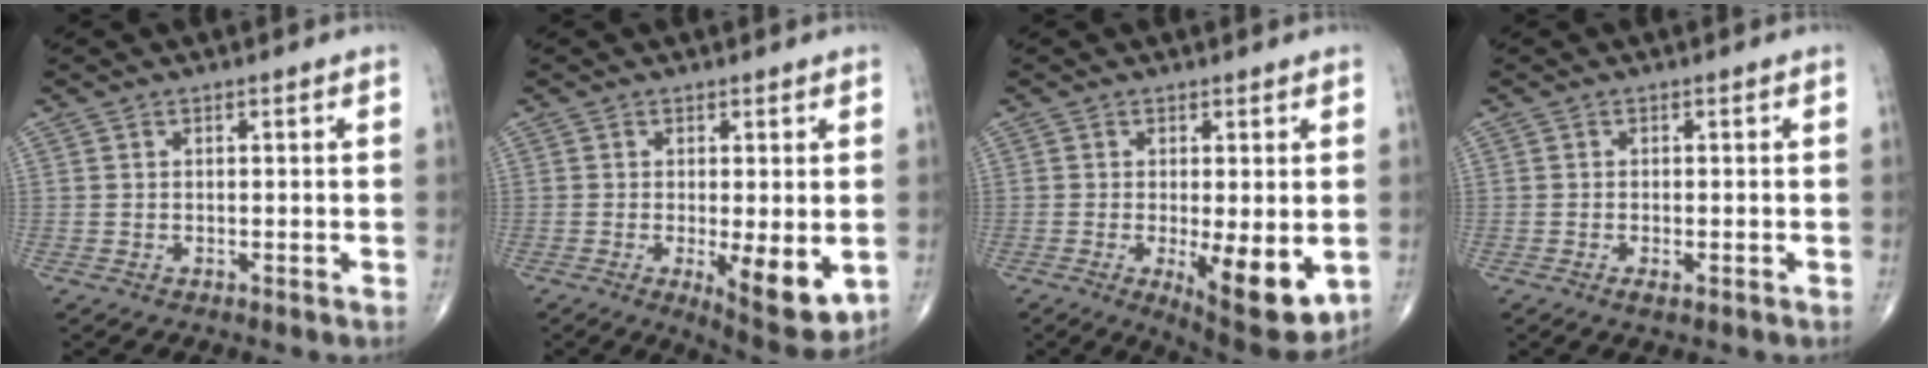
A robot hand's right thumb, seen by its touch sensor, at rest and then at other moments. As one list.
[{"total": 9.7, "force": [-1.9, 3.1, 8.9], "torque": [-0.125, -0.026, -0.022]}, {"total": 11.6, "force": [-2.3, 3.9, 10.7], "torque": [-0.149, -0.027, -0.024]}, {"total": 1.8, "force": [-0.8, 0.7, 1.5], "torque": [-0.027, -0.002, -0.013]}]